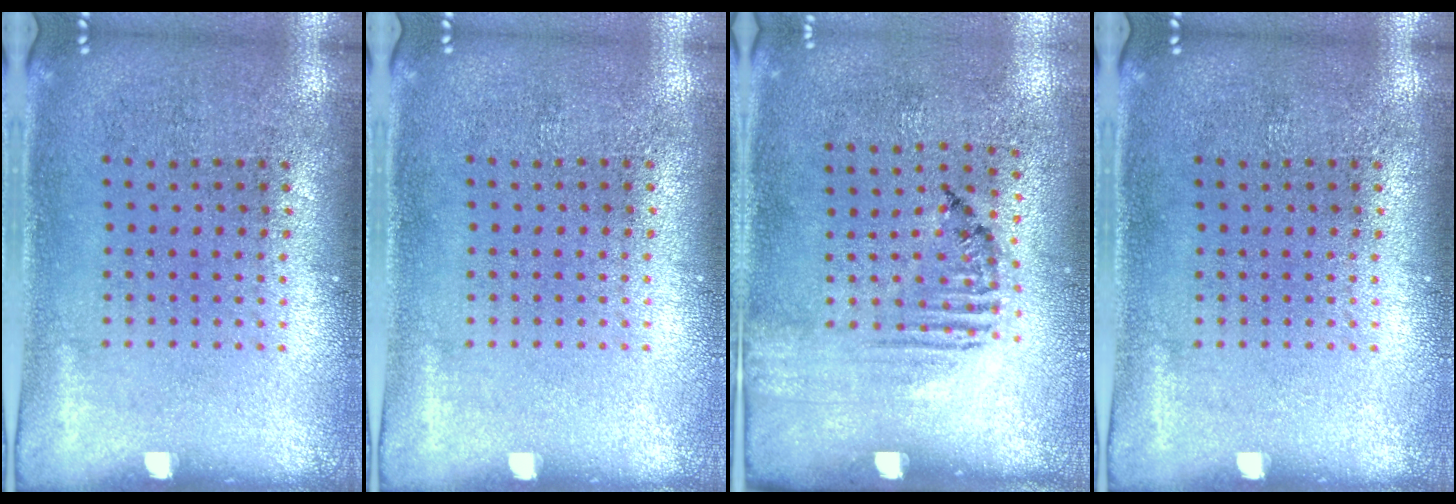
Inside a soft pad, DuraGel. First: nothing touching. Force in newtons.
{"total": 0.0}
{"total": 1.6, "press": 1.1, "slide": 1.2}
{"total": 0.0}